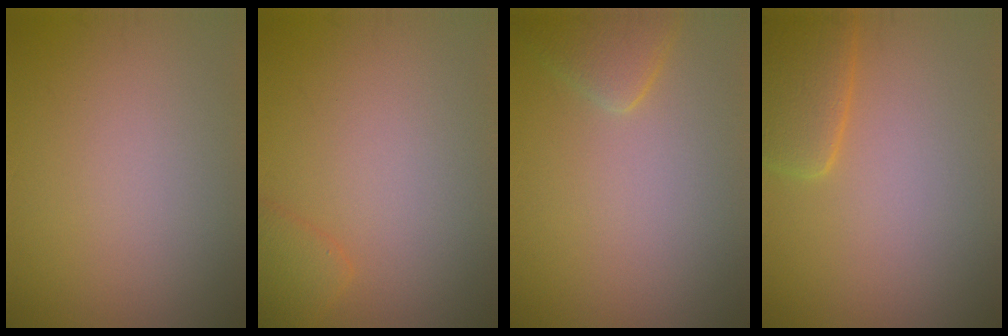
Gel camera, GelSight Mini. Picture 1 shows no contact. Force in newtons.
{"total": 1.9, "press": 1.9, "slide": 0.1}
{"total": 2.3, "press": 2.3, "slide": 0.2}
{"total": 3.4, "press": 3.4, "slide": 0.4}